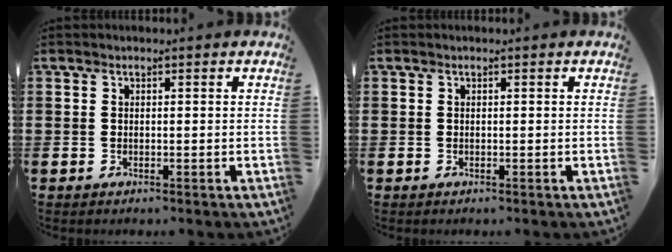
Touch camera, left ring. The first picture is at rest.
{"total": 0.0}